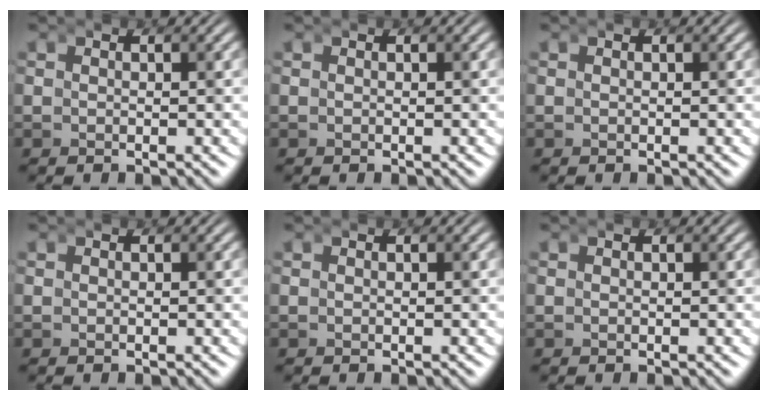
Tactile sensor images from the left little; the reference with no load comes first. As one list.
[{"total": 0.0}, {"total": 0.0}, {"total": 0.0}, {"total": 0.0}, {"total": 0.0}]